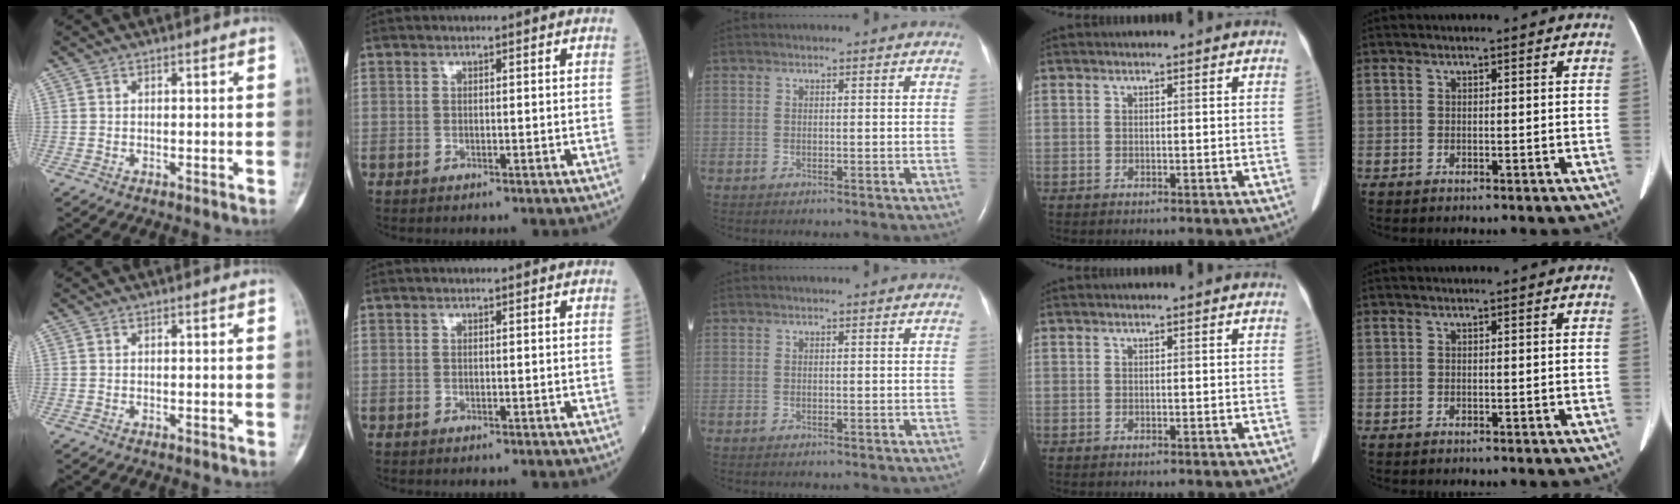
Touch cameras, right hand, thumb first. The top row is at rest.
{}